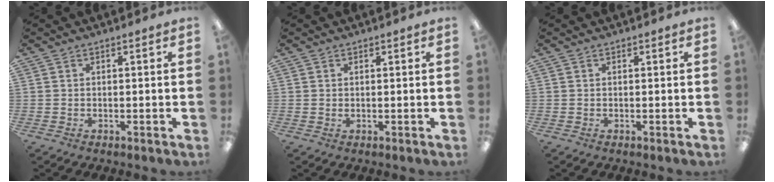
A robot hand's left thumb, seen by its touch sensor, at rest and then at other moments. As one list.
[{"total": 0.7, "force": [0.4, 0.5, 0.2], "torque": [0.003, -0.002, 0.006]}, {"total": 0.0}]